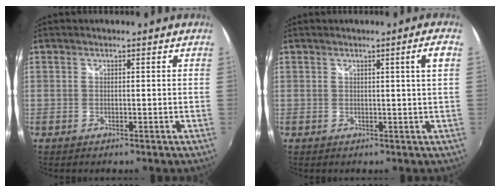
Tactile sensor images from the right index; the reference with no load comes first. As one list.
[{"total": 3.1, "force": [0.9, -1.0, 2.8], "torque": [-0.036, 0.000, 0.017]}]